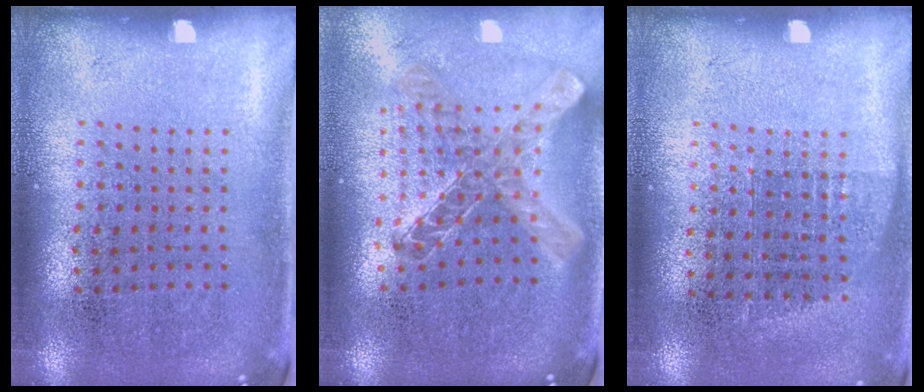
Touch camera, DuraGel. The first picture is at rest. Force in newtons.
{"total": 1.2, "press": 1.1, "slide": 0.5}
{"total": 0.6, "press": 0.6, "slide": 0.2}